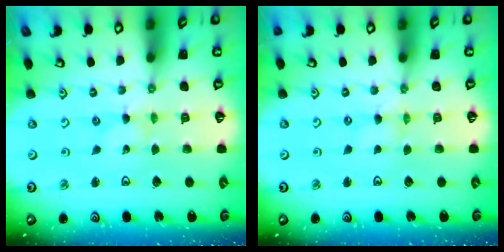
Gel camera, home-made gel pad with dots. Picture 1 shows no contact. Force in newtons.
{"total": 0.0}